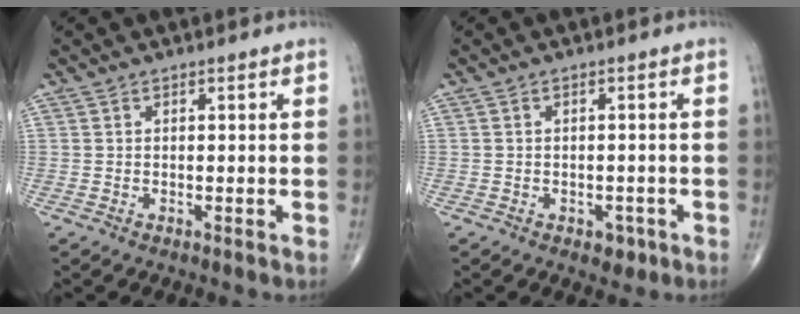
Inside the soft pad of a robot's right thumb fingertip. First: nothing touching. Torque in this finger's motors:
{"motor_torque": [-0.25, 0.02, -0.12, -0.03, 0.05]}